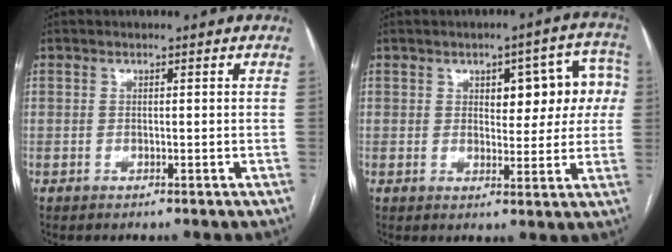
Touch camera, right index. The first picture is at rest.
{"total": 9.4, "force": [2.0, 4.2, 8.1], "torque": [-0.082, 0.033, 0.027]}